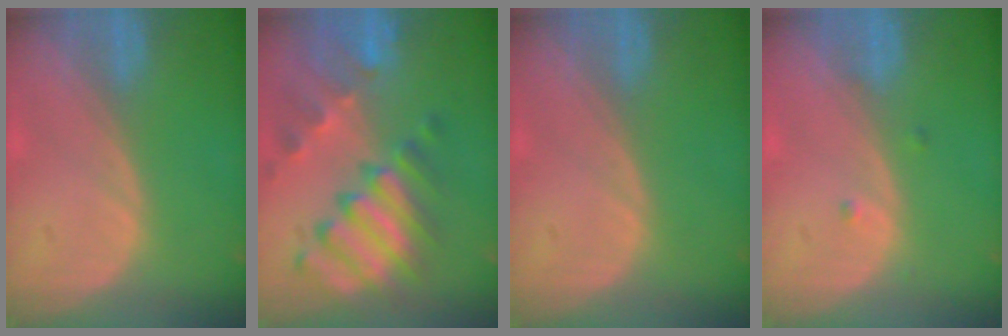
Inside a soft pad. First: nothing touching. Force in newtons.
{"total": 11.3, "press": 9.8, "slide": 5.7}
{"total": 0.0}
{"total": 0.8, "press": 0.8, "slide": 0.2}